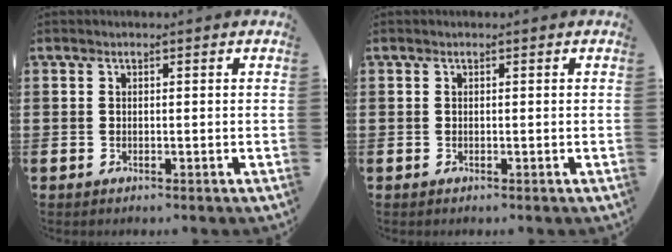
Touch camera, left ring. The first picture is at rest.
{"total": 0.0}